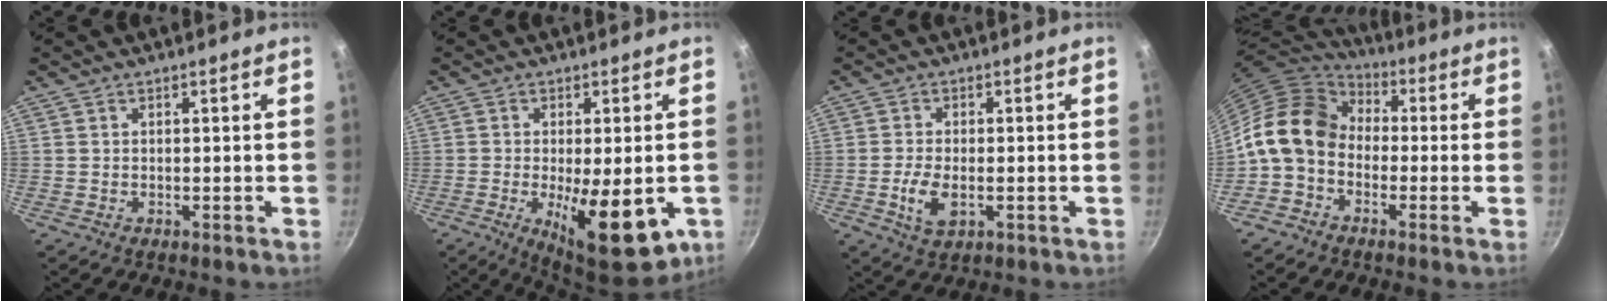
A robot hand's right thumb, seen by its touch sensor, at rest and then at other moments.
{"total": 15.0, "force": [-4.4, 5.4, 13.3], "torque": [-0.178, -0.010, -0.053]}
{"total": 5.9, "force": [-1.4, 3.1, 4.8], "torque": [-0.096, 0.001, -0.022]}
{"total": 13.1, "force": [-1.5, 10.1, 8.2], "torque": [-0.122, 0.043, -0.049]}